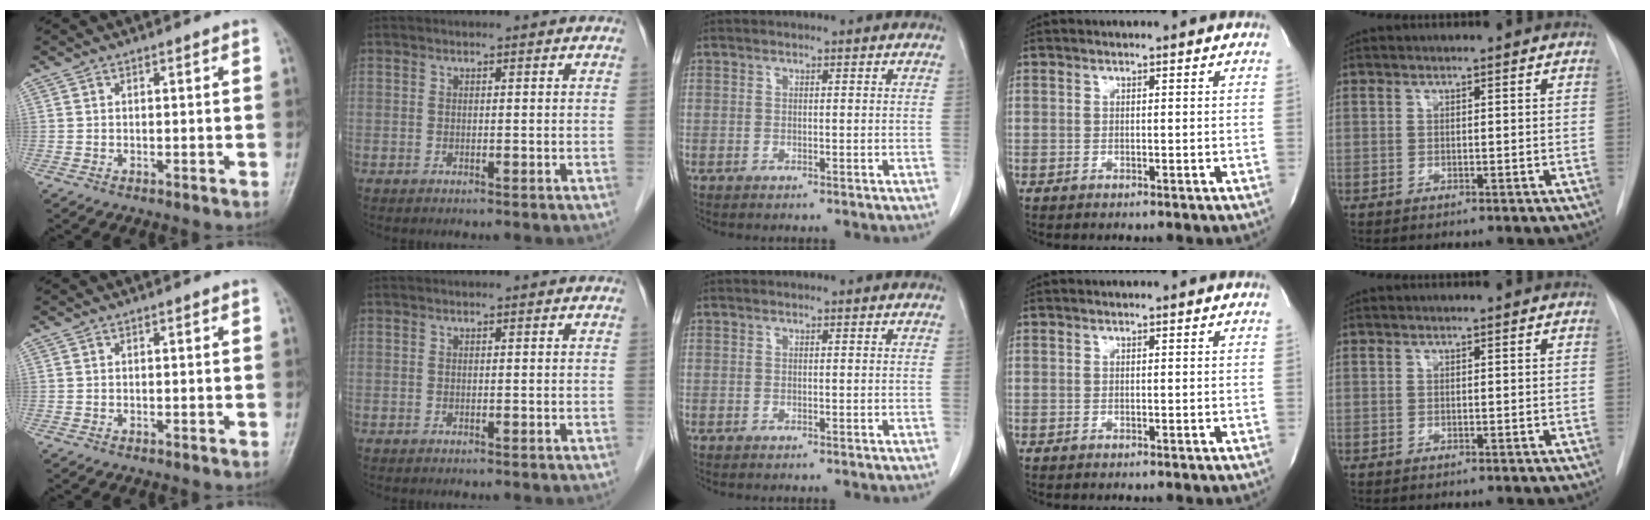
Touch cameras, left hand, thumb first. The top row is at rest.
{}